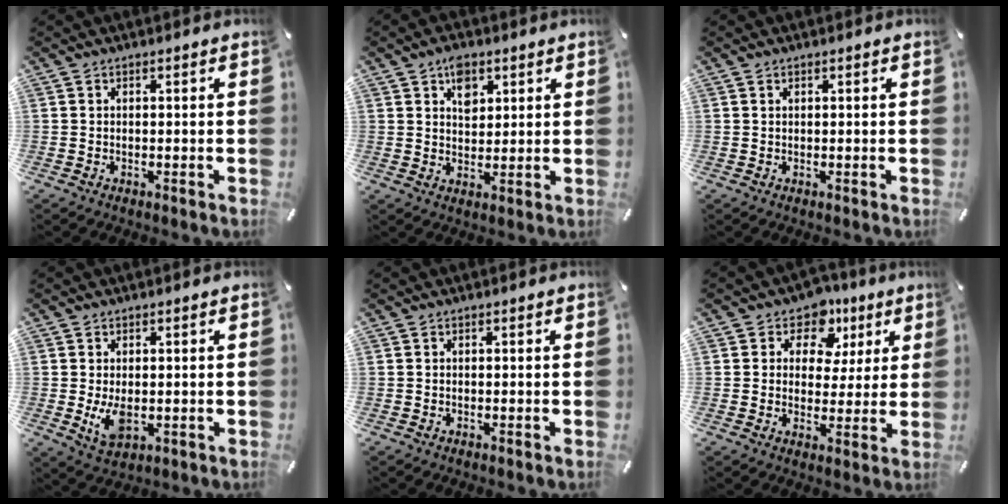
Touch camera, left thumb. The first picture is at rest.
{"total": 5.1, "force": [2.5, 3.6, 2.6], "torque": [-0.028, -0.007, 0.040]}
{"total": 0.0}
{"total": 5.5, "force": [-0.3, 3.2, 4.4], "torque": [-0.089, -0.010, -0.009]}
{"total": 0.0}
{"total": 8.7, "force": [4.1, 6.9, 3.3], "torque": [-0.047, -0.029, 0.071]}